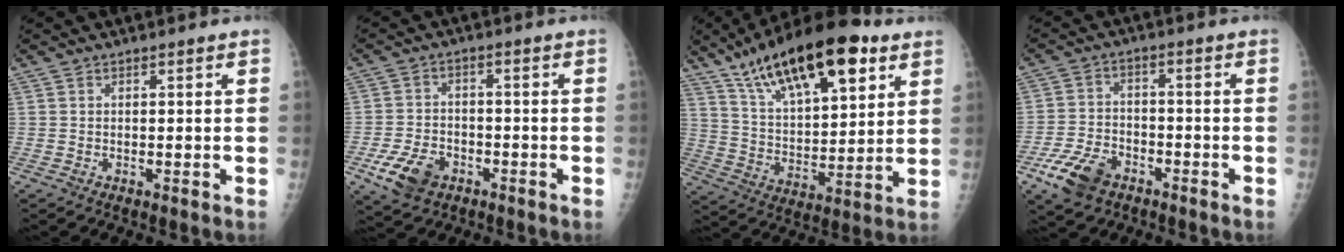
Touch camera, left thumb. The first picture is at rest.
{"total": 8.1, "force": [-3.9, 5.3, 4.6], "torque": [-0.082, 0.013, -0.066]}
{"total": 23.7, "force": [13.6, 9.2, 17.2], "torque": [-0.259, -0.036, 0.235]}
{"total": 9.2, "force": [-5.3, 5.7, 4.9], "torque": [-0.091, 0.018, -0.096]}